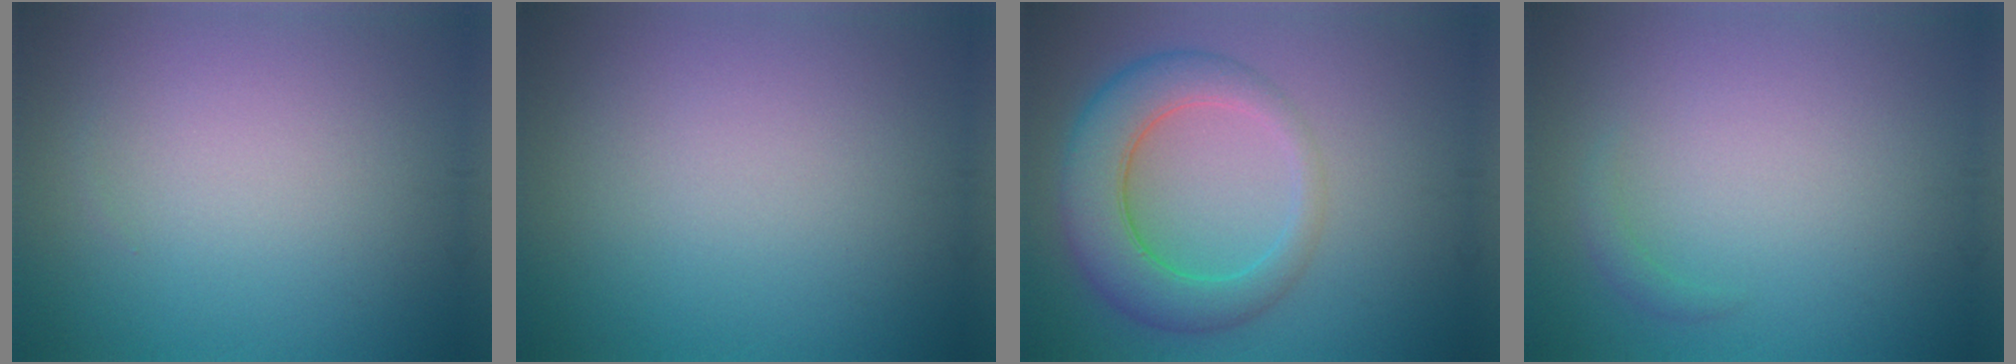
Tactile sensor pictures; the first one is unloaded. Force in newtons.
{"total": 0.0}
{"total": 6.6, "press": 6.6, "slide": 0.3}
{"total": 0.9, "press": 0.9, "slide": 0.0}